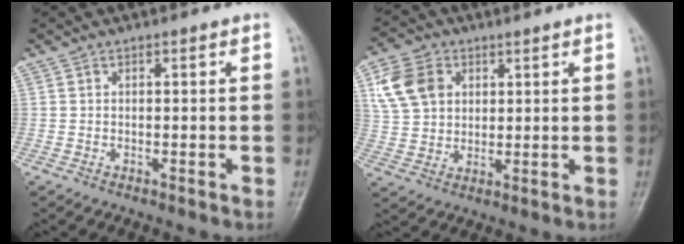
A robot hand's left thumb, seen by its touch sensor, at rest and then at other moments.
{"total": 9.5, "force": [3.5, 7.2, 5.1], "torque": [-0.080, -0.002, 0.067]}